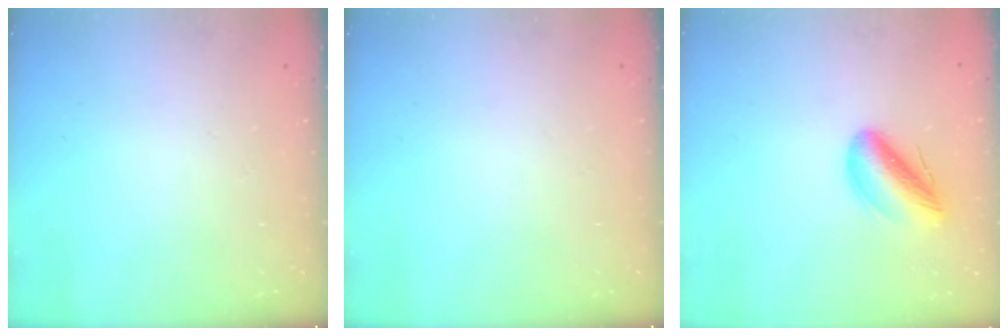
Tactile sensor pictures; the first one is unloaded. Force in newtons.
{"total": 0.0}
{"total": 10.5, "press": 10.3, "slide": 1.9}